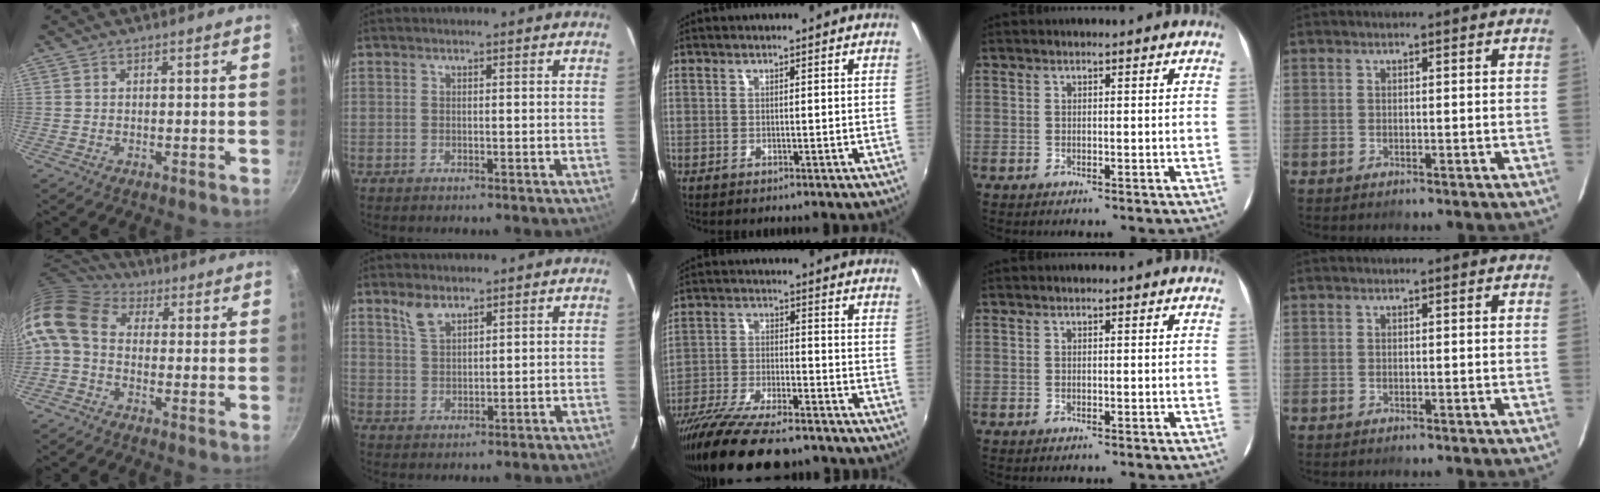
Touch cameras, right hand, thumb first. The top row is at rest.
{"thumb": {"total": 12.0, "force": [0.6, 8.8, 8.2], "torque": [-0.174, 0.031, -0.009]}, "index": {"total": 4.1, "force": [3.0, 1.7, 2.2], "torque": [-0.042, 0.002, 0.062]}, "middle": {"total": 19.6, "force": [-16.2, 4.5, 10.1], "torque": [-0.202, -0.046, -0.268]}}